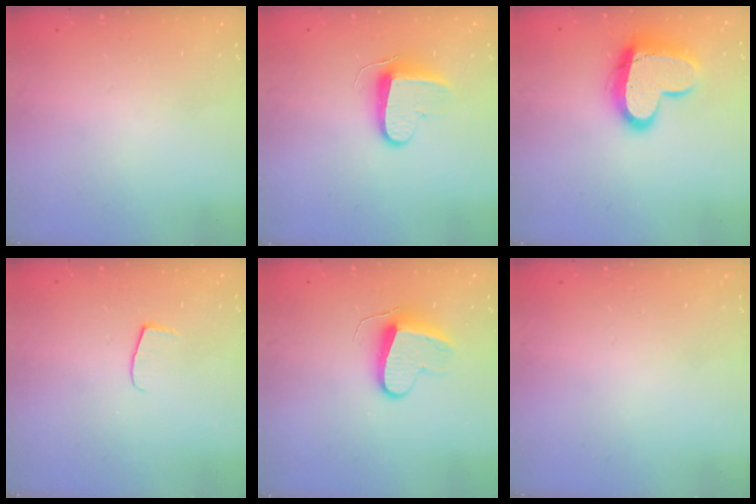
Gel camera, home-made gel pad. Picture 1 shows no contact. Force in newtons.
{"total": 9.5, "press": 9.5, "slide": 0.8}
{"total": 16.6, "press": 16.5, "slide": 1.4}
{"total": 5.3, "press": 5.2, "slide": 0.4}
{"total": 9.4, "press": 9.4, "slide": 0.4}
{"total": 0.0}